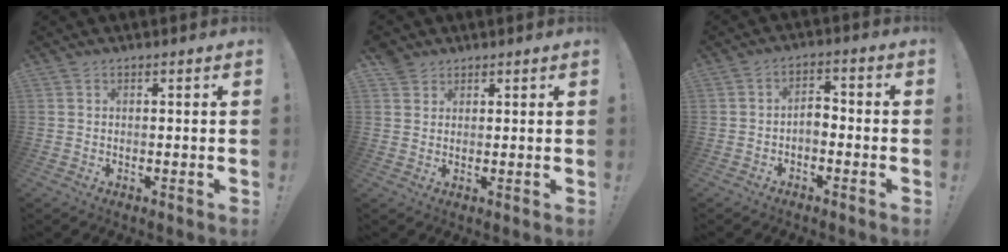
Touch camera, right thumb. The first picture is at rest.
{"total": 3.4, "force": [2.5, 2.4, 0.4], "torque": [-0.007, -0.012, 0.046]}
{"total": 4.4, "force": [-1.5, 2.8, 3.0], "torque": [-0.052, 0.002, -0.032]}